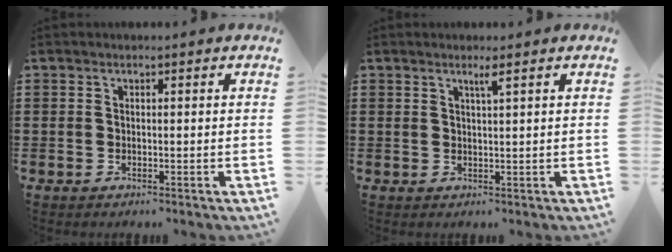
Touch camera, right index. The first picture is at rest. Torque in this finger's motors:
{"motor_torque": [0.31, -0.09, 0.04, 0.02]}